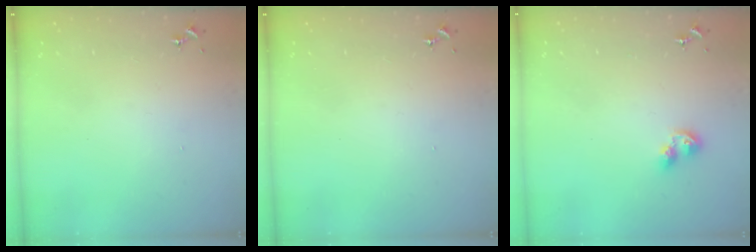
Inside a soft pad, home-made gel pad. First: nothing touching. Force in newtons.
{"total": 0.0}
{"total": 6.2, "press": 6.2, "slide": 0.6}